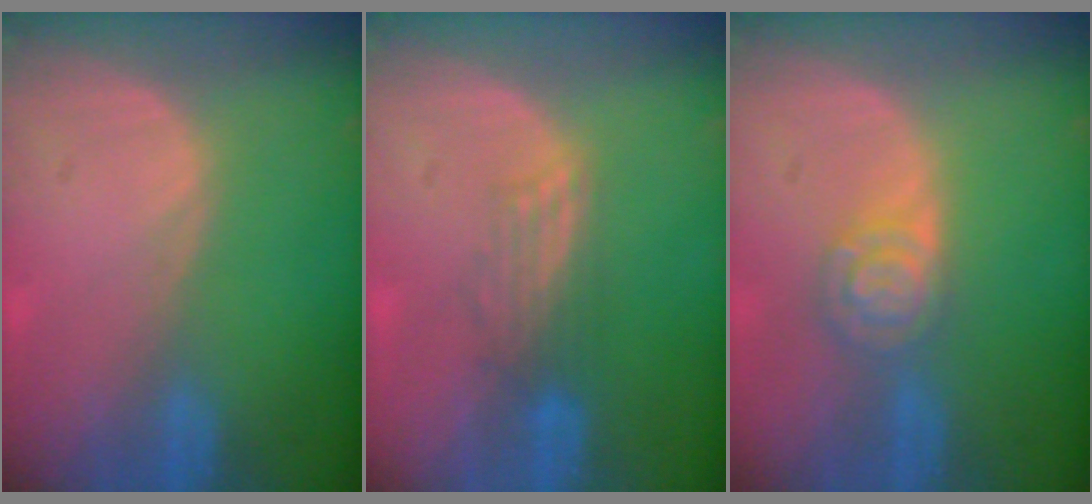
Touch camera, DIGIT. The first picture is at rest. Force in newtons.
{"total": 2.7, "press": 2.7, "slide": 0.4}
{"total": 5.1, "press": 4.5, "slide": 2.6}